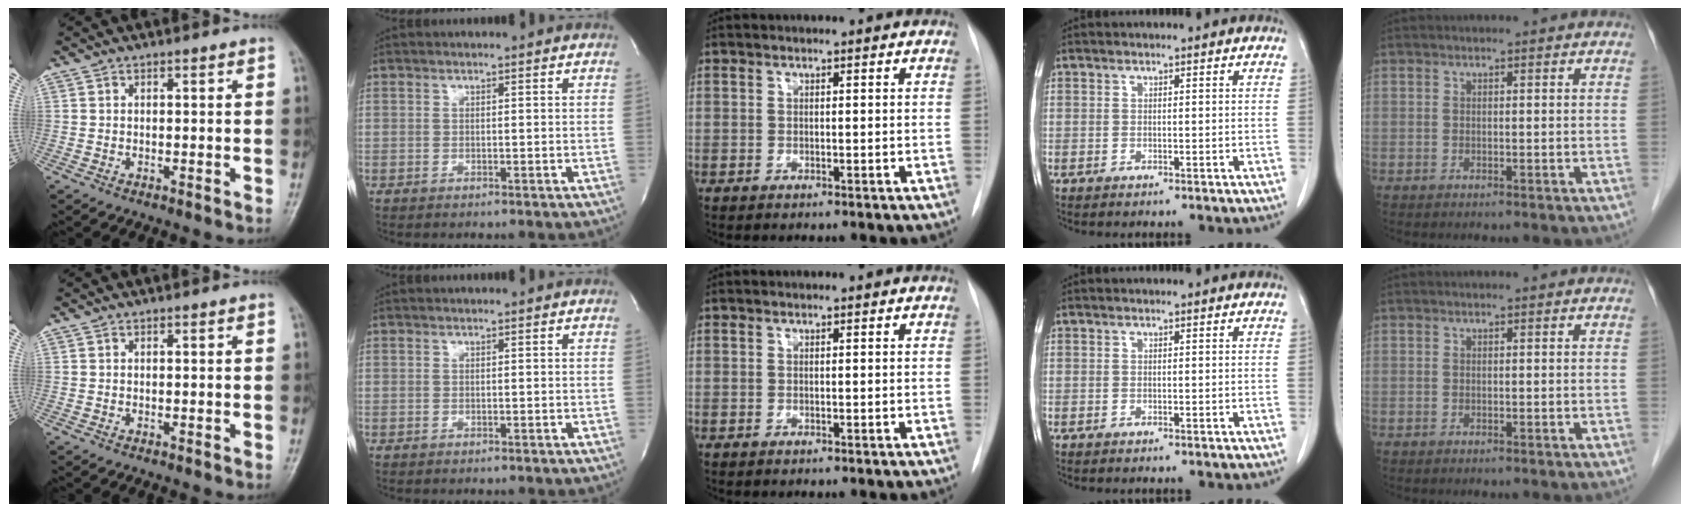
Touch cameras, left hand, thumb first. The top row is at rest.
{}